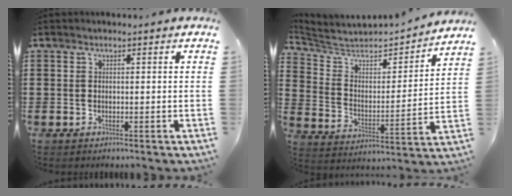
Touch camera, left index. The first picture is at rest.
{"total": 4.3, "force": [4.0, 1.3, 1.2], "torque": [-0.051, -0.036, 0.058]}